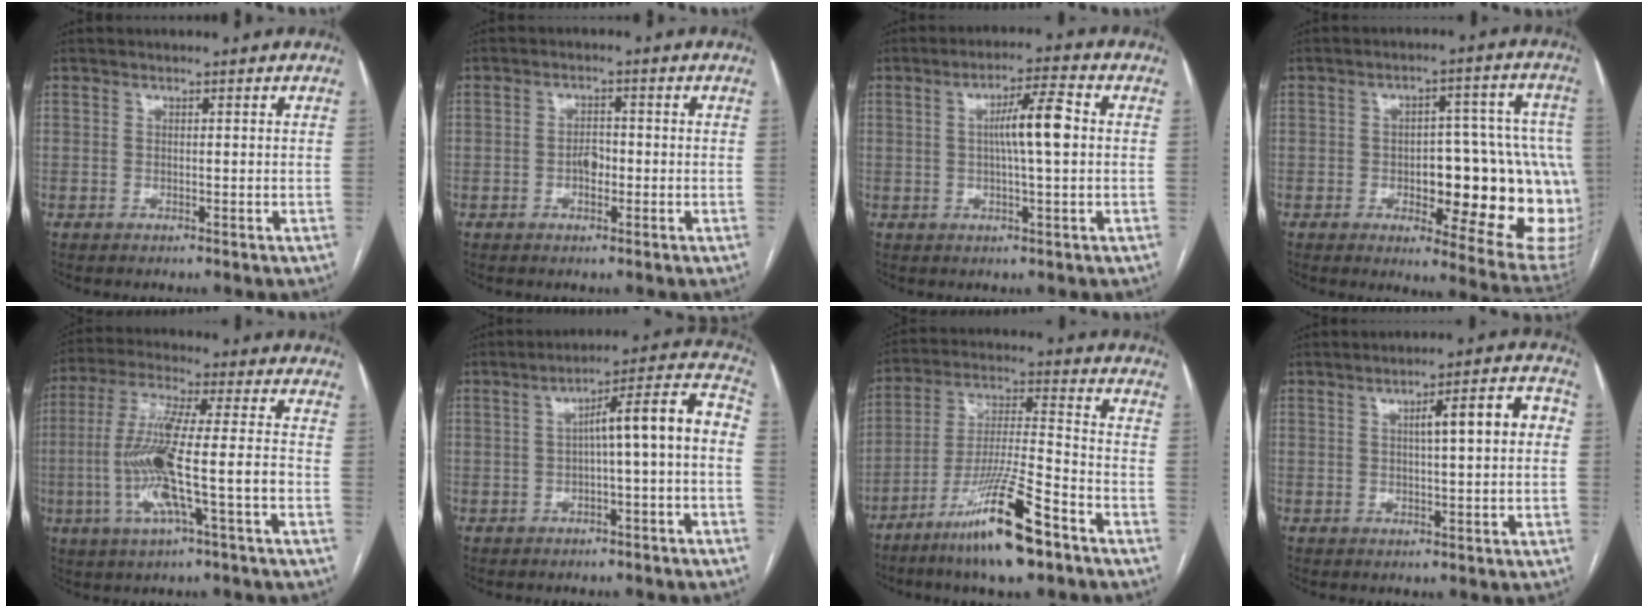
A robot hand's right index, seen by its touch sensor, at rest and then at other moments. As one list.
[{"total": 2.4, "force": [-0.6, 1.4, 1.9], "torque": [-0.030, 0.007, -0.008]}, {"total": 7.0, "force": [0.6, 0.5, 7.0], "torque": [-0.119, 0.012, 0.007]}, {"total": 21.2, "force": [-3.0, 7.4, 19.6], "torque": [-0.161, 0.031, -0.009]}, {"total": 13.1, "force": [-3.3, 0.5, 12.7], "torque": [-0.258, 0.003, -0.062]}, {"total": 10.0, "force": [-1.2, 0.6, 9.9], "torque": [-0.135, 0.040, -0.018]}, {"total": 15.3, "force": [-9.5, 1.2, 11.9], "torque": [-0.231, -0.028, -0.170]}, {"total": 7.1, "force": [0.9, 1.0, 7.0], "torque": [-0.099, 0.025, 0.011]}]